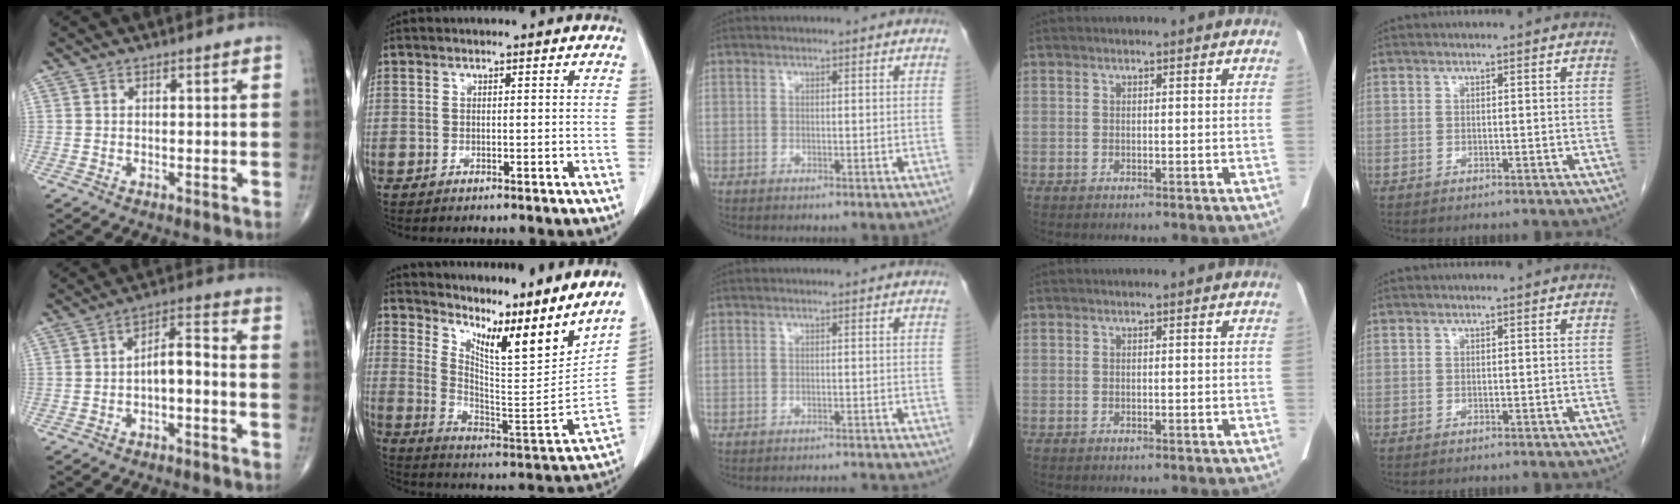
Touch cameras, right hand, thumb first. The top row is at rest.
{"thumb": {"total": 5.6, "force": [-1.5, 1.9, 5.0], "torque": [-0.081, 0.040, -0.028]}, "index": {"total": 20.8, "force": [17.0, 1.2, 11.8], "torque": [-0.191, -0.051, 0.260]}, "middle": {"total": 6.7, "force": [-6.6, 0.3, 0.9], "torque": [-0.008, 0.002, -0.077]}}